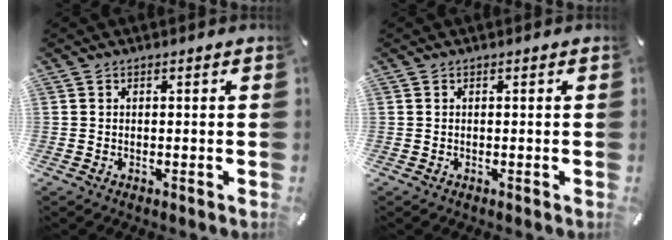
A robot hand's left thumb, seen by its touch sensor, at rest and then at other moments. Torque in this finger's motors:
{"motor_torque": [-0.12, 0.12, -0.04, 0.03, 0.00]}